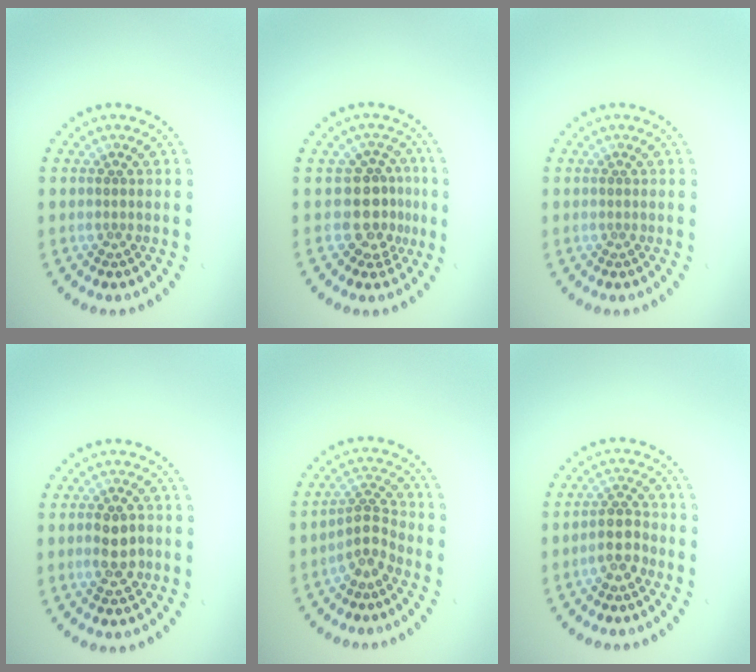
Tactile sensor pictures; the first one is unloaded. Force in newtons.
{"total": 3.5, "press": 2.7, "slide": 2.3}
{"total": 0.0}
{"total": 2.6, "press": 2.6, "slide": 0.2}
{"total": 2.6, "press": 1.8, "slide": 1.9}
{"total": 2.6, "press": 2.3, "slide": 1.3}